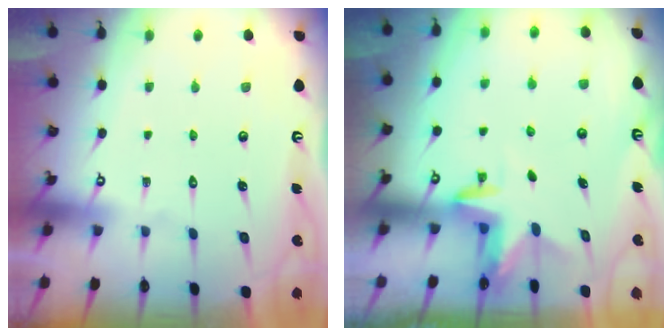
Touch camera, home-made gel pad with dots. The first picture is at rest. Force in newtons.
{"total": 3.4, "press": 3.4, "slide": 0.3}